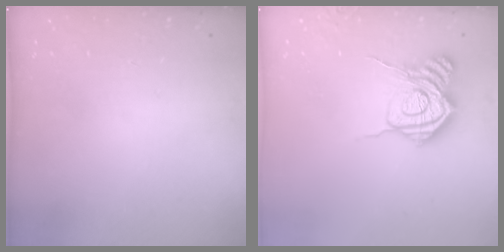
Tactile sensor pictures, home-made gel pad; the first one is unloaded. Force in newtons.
{"total": 15.5, "press": 15.5, "slide": 1.1}